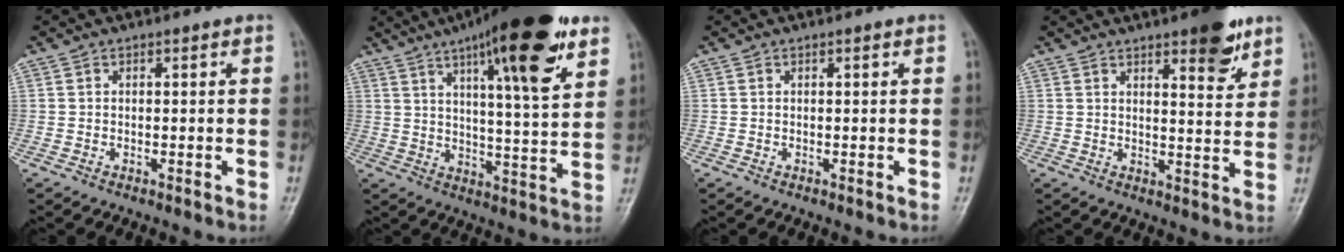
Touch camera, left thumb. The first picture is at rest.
{"total": 20.4, "force": [11.4, 4.1, 16.4], "torque": [-0.229, -0.036, 0.171]}
{"total": 0.0}
{"total": 8.3, "force": [5.2, 2.5, 6.0], "torque": [-0.065, -0.030, 0.070]}